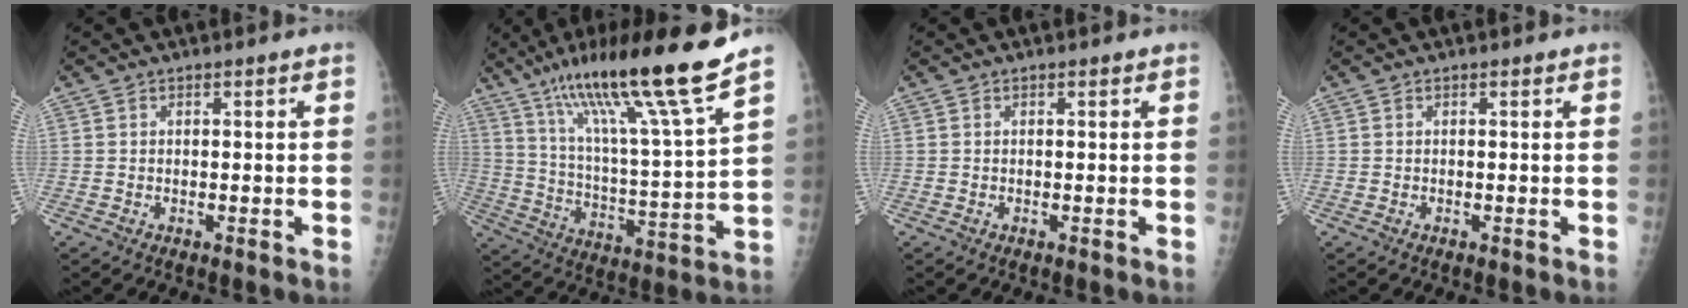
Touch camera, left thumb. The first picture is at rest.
{"total": 21.3, "force": [15.3, 0.5, 14.8], "torque": [-0.230, -0.061, 0.265]}
{"total": 0.0}
{"total": 0.0}